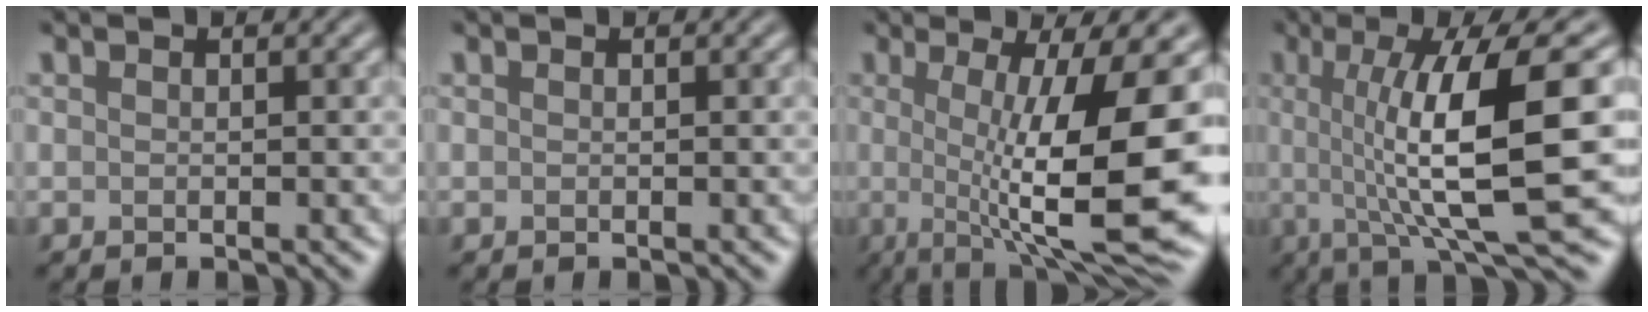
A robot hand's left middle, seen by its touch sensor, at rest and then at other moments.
{"total": 0.0}
{"total": 13.6, "force": [-0.8, 3.5, 13.2], "torque": [-0.166, -0.005, -0.015]}
{"total": 11.8, "force": [0.7, 2.7, 11.5], "torque": [-0.151, 0.007, 0.011]}